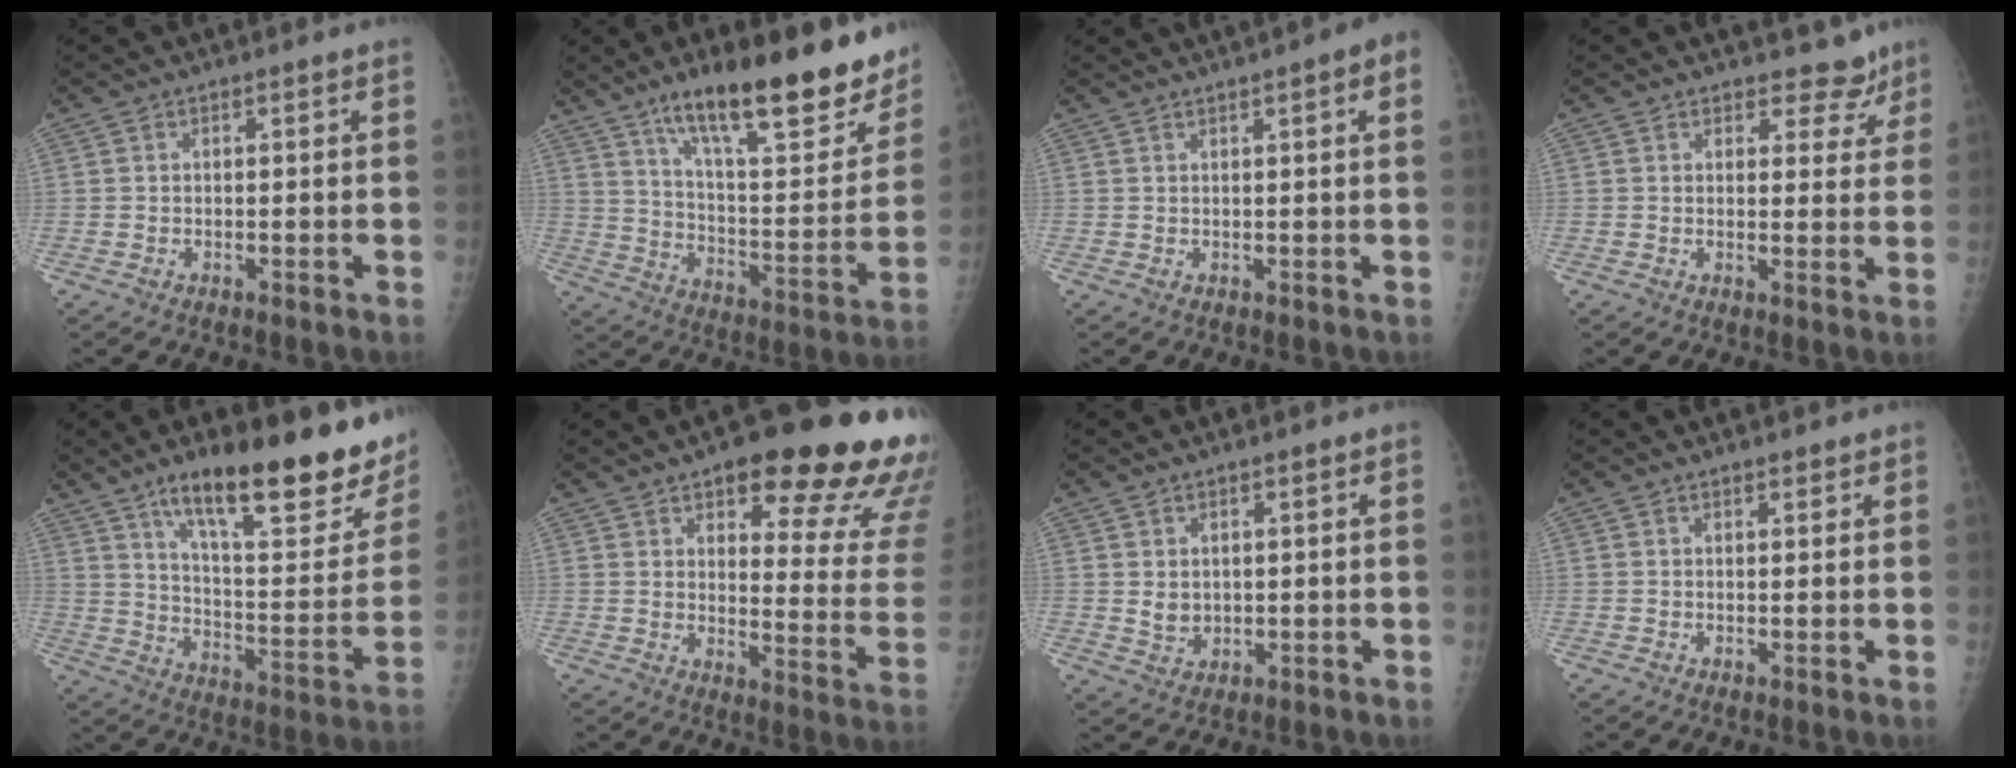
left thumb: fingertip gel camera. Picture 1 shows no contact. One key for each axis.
{"total": 26.9, "fx": 17.9, "fy": 7.7, "fz": 18.5, "tx": -0.232, "ty": -0.073, "tz": 0.278}
{"total": 4.7, "fx": 2.1, "fy": 0.5, "fz": 4.2, "tx": -0.057, "ty": 0.012, "tz": 0.027}
{"total": 5.4, "fx": 4.5, "fy": 2.8, "fz": 0.6, "tx": 0.025, "ty": -0.030, "tz": 0.047}
{"total": 27.9, "fx": 17.7, "fy": 7.7, "fz": 20.1, "tx": -0.249, "ty": -0.071, "tz": 0.271}
{"total": 24.4, "fx": 15.2, "fy": 7.5, "fz": 17.5, "tx": -0.171, "ty": -0.073, "tz": 0.189}
{"total": 3.0, "fx": 0.7, "fy": 2.4, "fz": 1.7, "tx": -0.019, "ty": -0.010, "tz": 0.022}
{"total": 1.3, "fx": 1.1, "fy": 0.6, "fz": 0.5, "tx": 0.000, "ty": -0.006, "tz": 0.014}